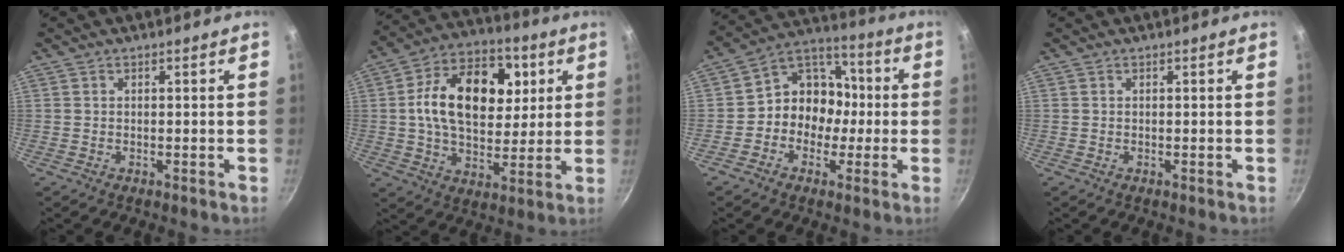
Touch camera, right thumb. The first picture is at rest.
{"total": 19.6, "force": [4.0, 12.6, 14.6], "torque": [-0.210, 0.007, 0.065]}
{"total": 12.5, "force": [-1.4, 10.2, 7.1], "torque": [-0.063, 0.042, -0.038]}
{"total": 0.0}